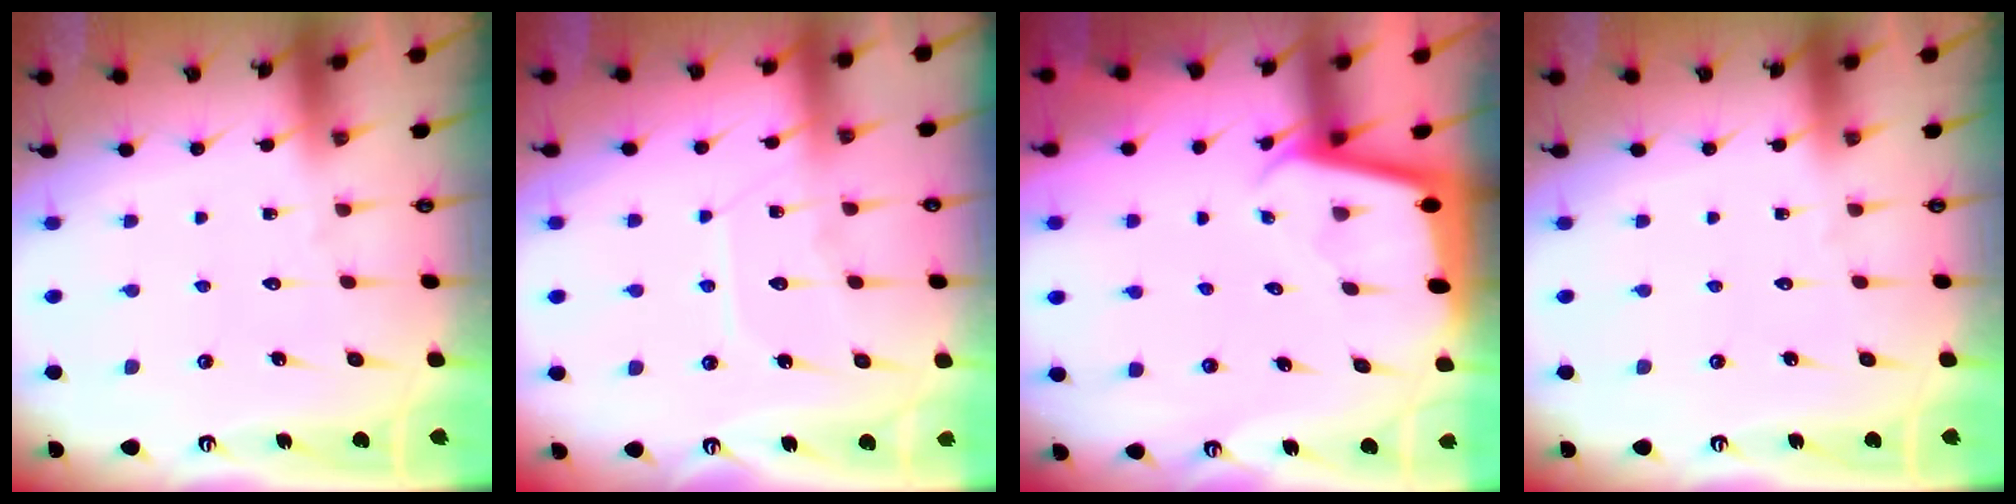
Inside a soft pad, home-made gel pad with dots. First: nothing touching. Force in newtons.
{"total": 8.1, "press": 8.1, "slide": 0.8}
{"total": 2.7, "press": 2.7, "slide": 0.1}
{"total": 0.0}